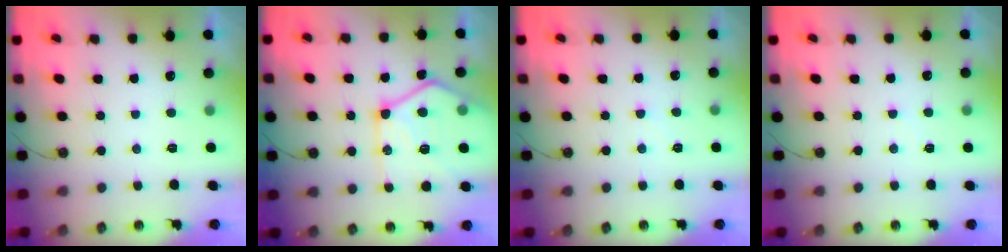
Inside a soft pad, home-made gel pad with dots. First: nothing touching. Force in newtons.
{"total": 19.8, "press": 19.8, "slide": 2.0}
{"total": 3.0, "press": 3.0, "slide": 0.4}
{"total": 2.2, "press": 2.2, "slide": 0.3}